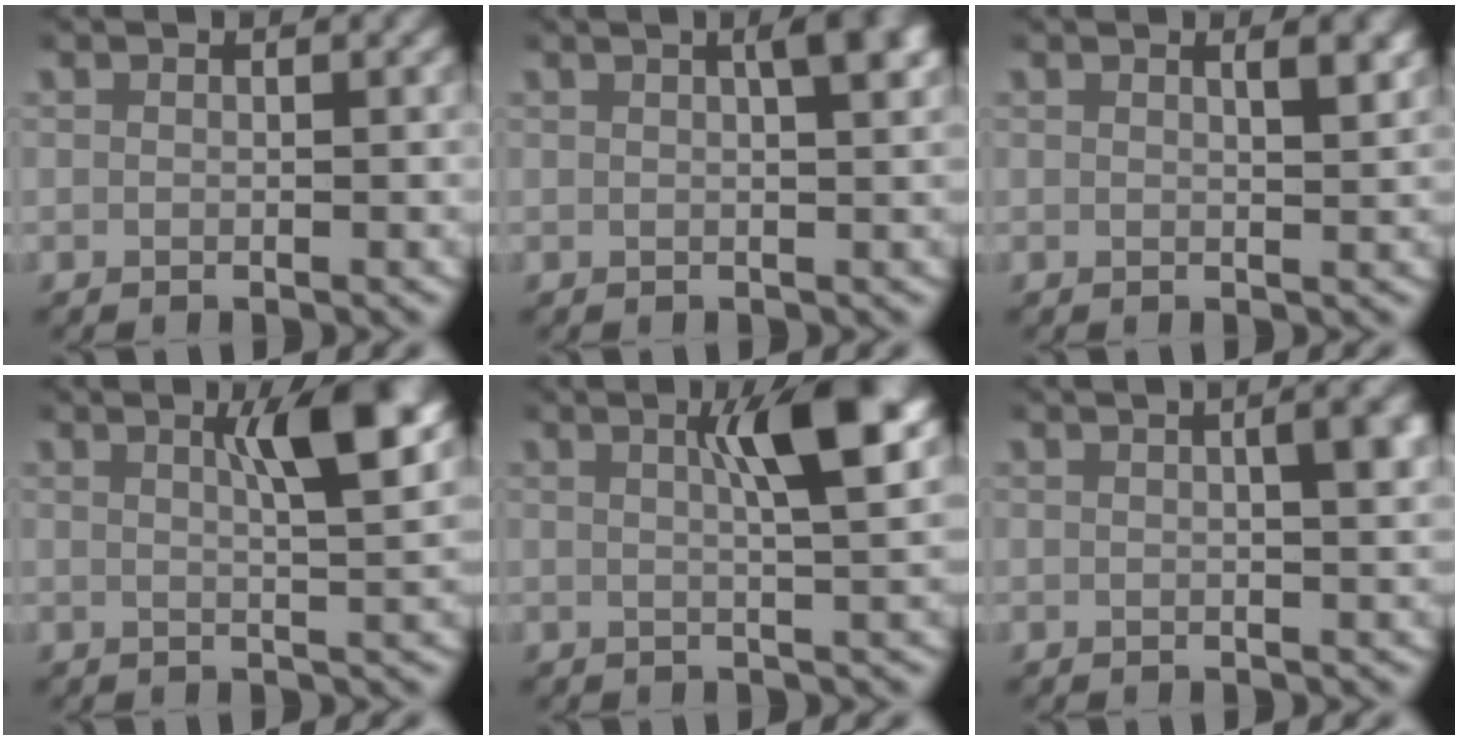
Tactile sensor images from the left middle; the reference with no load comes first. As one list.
[{"total": 4.9, "force": [1.6, 1.6, 4.4], "torque": [-0.051, 0.017, 0.017]}, {"total": 2.0, "force": [1.0, 0.2, 1.7], "torque": [-0.022, -0.002, 0.017]}, {"total": 5.3, "force": [1.9, 0.9, 4.9], "torque": [-0.074, 0.004, 0.027]}, {"total": 6.1, "force": [1.8, 1.0, 5.7], "torque": [-0.086, 0.010, 0.023]}, {"total": 4.1, "force": [1.3, 1.2, 3.6], "torque": [-0.043, 0.016, 0.015]}]